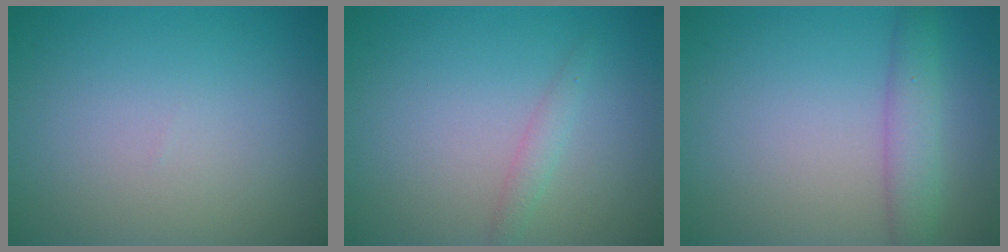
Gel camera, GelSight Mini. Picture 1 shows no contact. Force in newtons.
{"total": 1.2, "press": 1.2, "slide": 0.1}
{"total": 3.0, "press": 3.0, "slide": 0.1}